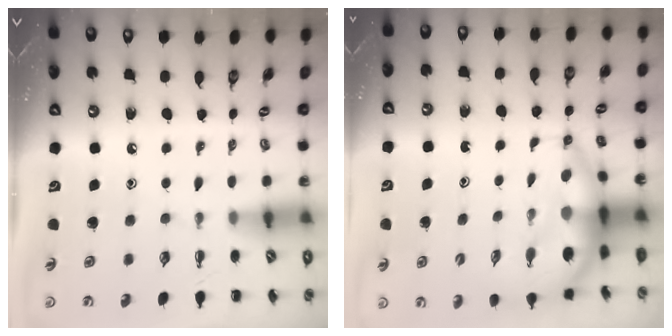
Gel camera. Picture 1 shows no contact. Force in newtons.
{"total": 6.8, "press": 6.6, "slide": 1.6}